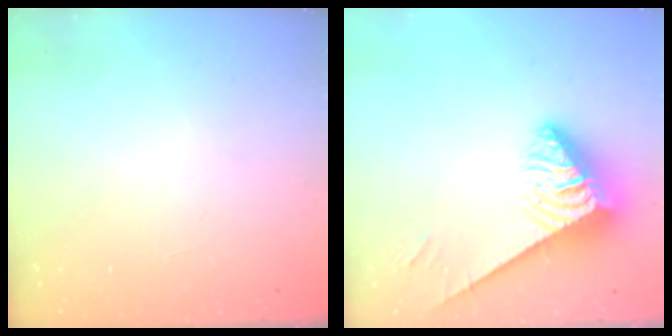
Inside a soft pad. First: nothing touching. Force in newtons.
{"total": 6.5, "press": 6.5, "slide": 0.1}